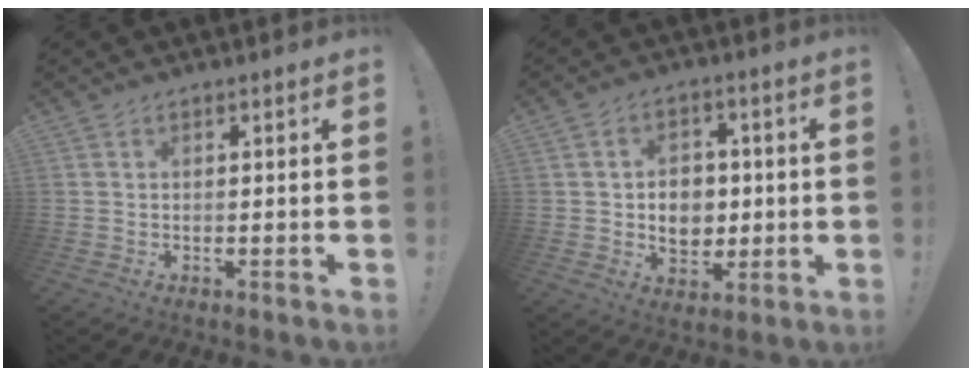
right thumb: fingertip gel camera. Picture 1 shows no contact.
{"total": 9.8, "force": [0.2, 8.1, 5.5], "torque": [-0.080, 0.000, 0.011]}